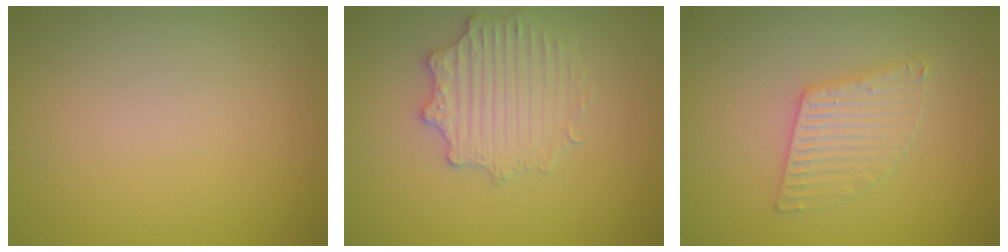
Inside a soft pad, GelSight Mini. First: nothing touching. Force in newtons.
{"total": 2.9, "press": 2.9, "slide": 0.6}
{"total": 2.8, "press": 2.8, "slide": 0.3}